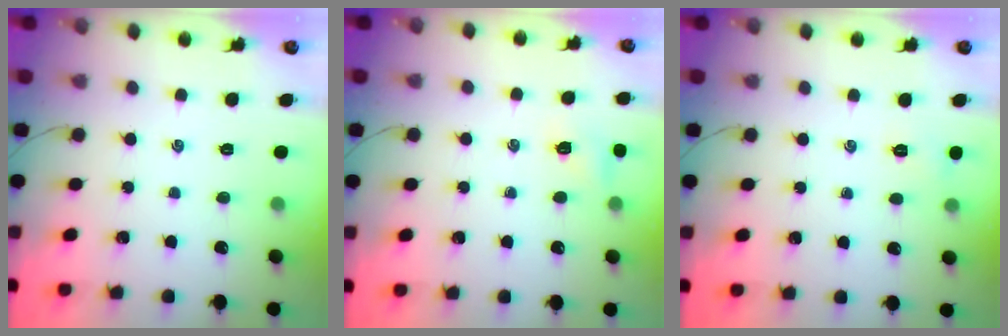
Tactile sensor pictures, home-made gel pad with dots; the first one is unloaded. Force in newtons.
{"total": 5.4, "press": 5.3, "slide": 1.2}
{"total": 4.3, "press": 4.1, "slide": 1.2}